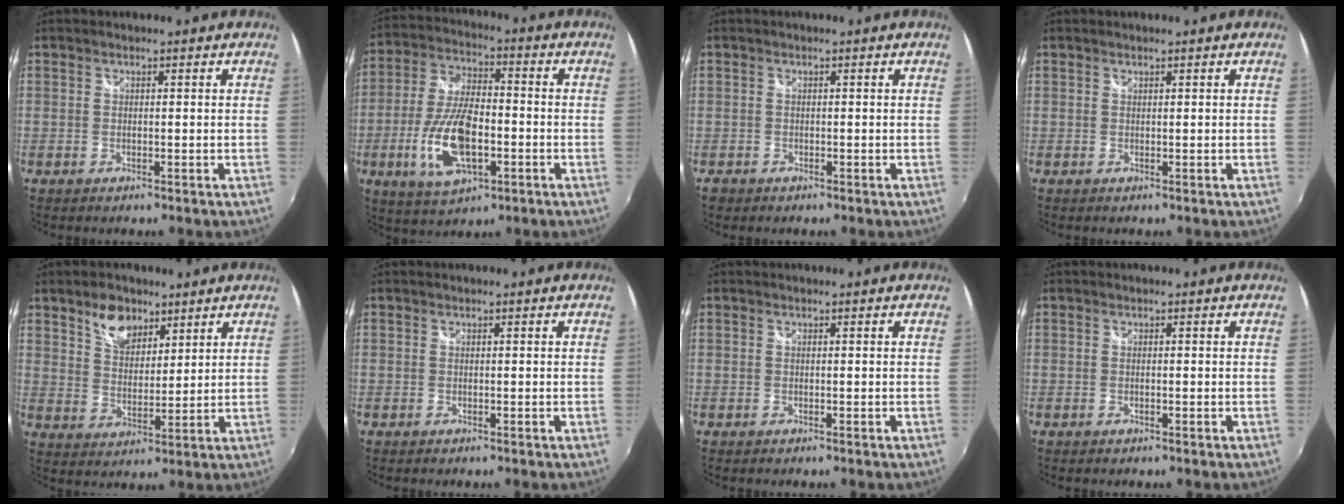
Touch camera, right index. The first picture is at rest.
{"total": 14.7, "force": [-4.5, 6.4, 12.5], "torque": [-0.262, -0.008, -0.080]}
{"total": 1.5, "force": [-0.8, 1.3, 0.2], "torque": [-0.009, 0.002, -0.012]}
{"total": 0.0}
{"total": 7.7, "force": [5.1, 4.6, 3.6], "torque": [-0.055, 0.011, 0.094]}
{"total": 0.0}
{"total": 0.0}
{"total": 0.6, "force": [-0.3, 0.1, 0.5], "torque": [-0.010, 0.000, -0.006]}